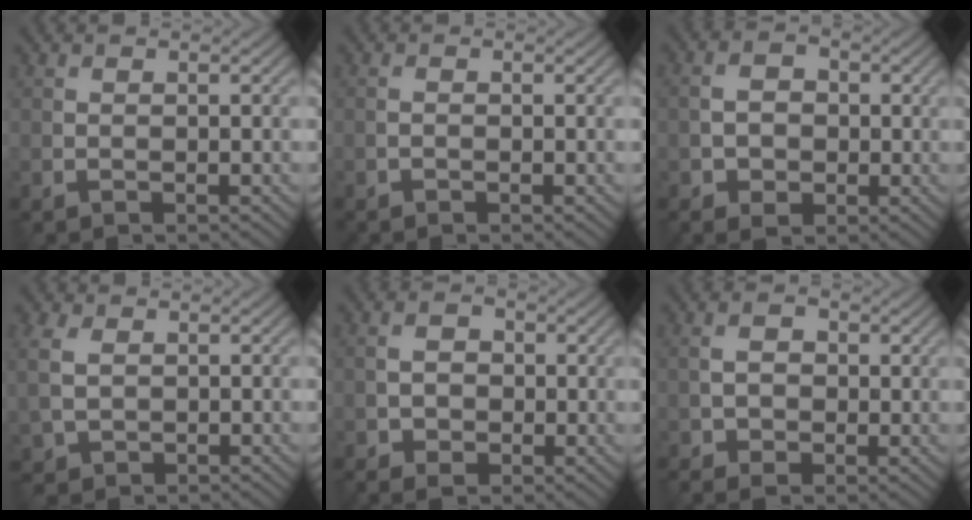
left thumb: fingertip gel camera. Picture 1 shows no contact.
{"total": 0.5, "force": [-0.4, 0.3, 0.3], "torque": [-0.007, 0.001, -0.007]}
{"total": 4.1, "force": [-0.9, 3.3, 2.3], "torque": [-0.039, -0.003, -0.017]}
{"total": 3.9, "force": [0.7, 2.8, 2.6], "torque": [-0.084, 0.004, 0.016]}
{"total": 3.6, "force": [-0.7, 2.8, 2.1], "torque": [-0.036, -0.001, -0.010]}
{"total": 3.6, "force": [-0.4, 2.7, 2.4], "torque": [-0.046, 0.000, -0.001]}